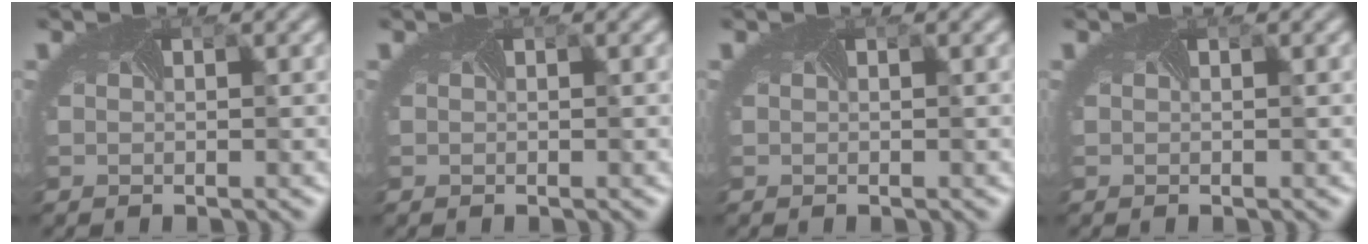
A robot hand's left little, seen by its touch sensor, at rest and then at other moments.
{"total": 0.0}
{"total": 0.0}
{"total": 0.0}